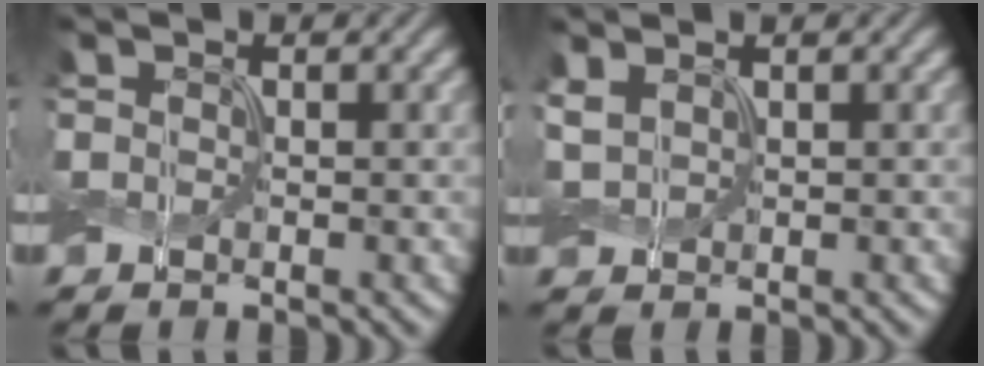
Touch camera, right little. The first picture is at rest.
{"total": 1.7, "force": [0.8, 0.9, 1.2], "torque": [-0.033, 0.008, 0.018]}